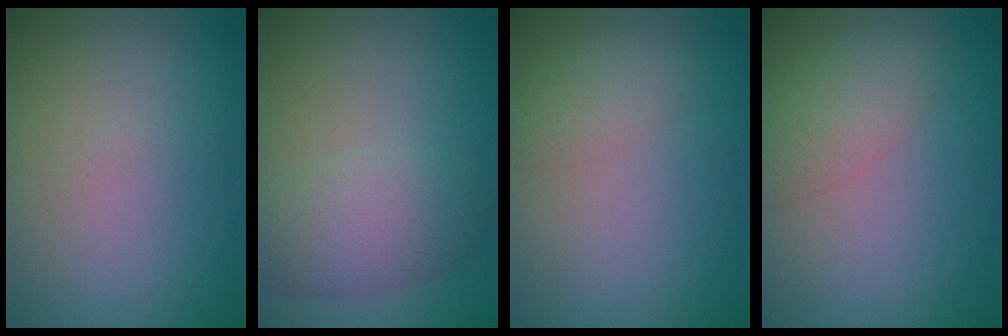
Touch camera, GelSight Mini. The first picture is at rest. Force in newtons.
{"total": 4.0, "press": 4.0, "slide": 0.2}
{"total": 1.5, "press": 1.5, "slide": 0.0}
{"total": 3.0, "press": 3.0, "slide": 0.1}